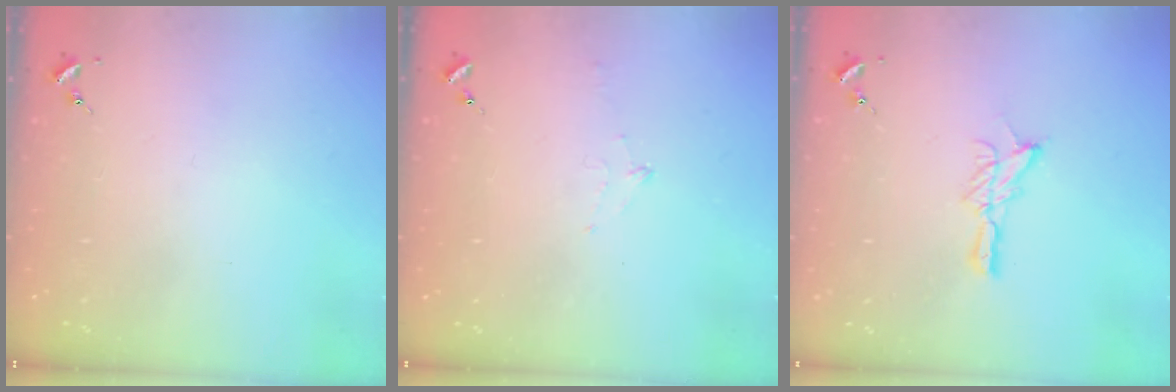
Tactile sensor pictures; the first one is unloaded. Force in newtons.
{"total": 6.7, "press": 6.7, "slide": 0.7}
{"total": 7.6, "press": 7.6, "slide": 0.1}